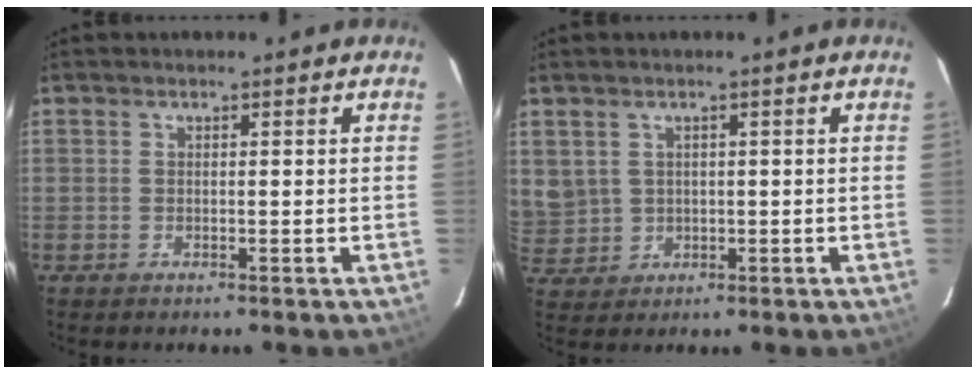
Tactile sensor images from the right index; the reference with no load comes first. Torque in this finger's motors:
{"motor_torque": [0.51, 0.21, 0.07, 0.04]}